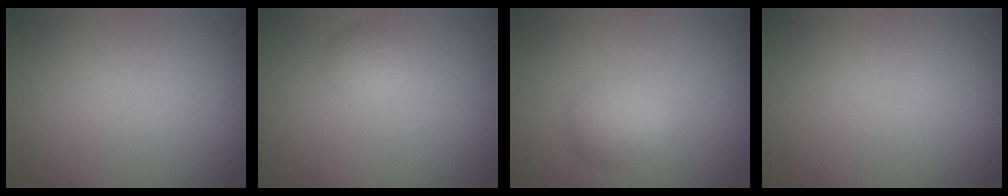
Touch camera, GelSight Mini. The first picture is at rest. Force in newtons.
{"total": 1.4, "press": 1.4, "slide": 0.0}
{"total": 2.5, "press": 2.5, "slide": 0.1}
{"total": 0.0}